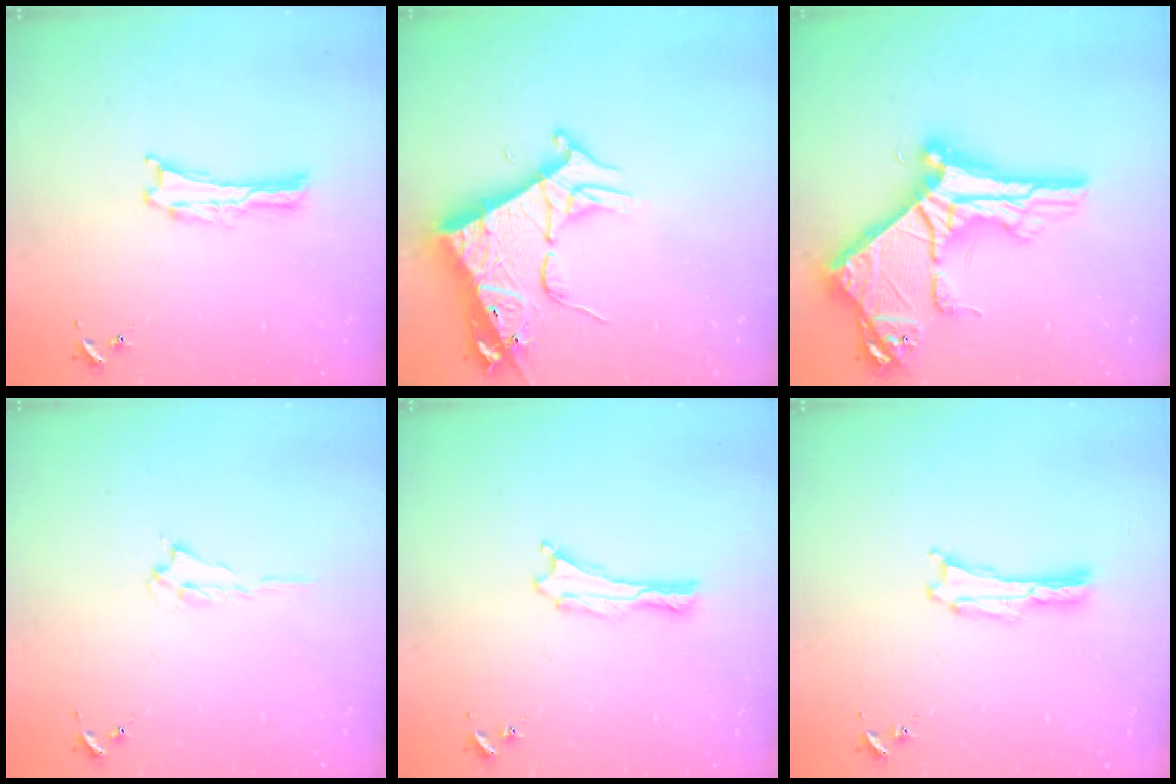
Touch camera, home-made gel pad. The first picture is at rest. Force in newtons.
{"total": 10.3, "press": 10.2, "slide": 1.3}
{"total": 14.0, "press": 13.9, "slide": 1.4}
{"total": 0.7, "press": 0.6, "slide": 0.2}
{"total": 0.0}
{"total": 0.0}